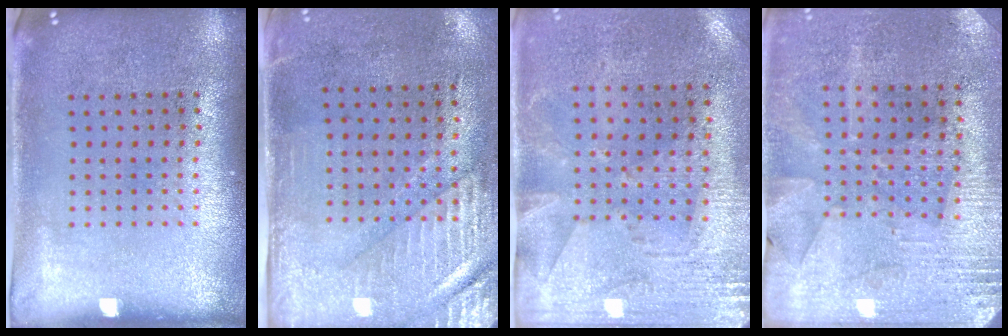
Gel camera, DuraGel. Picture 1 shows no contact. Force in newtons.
{"total": 2.9, "press": 2.5, "slide": 1.5}
{"total": 2.7, "press": 2.3, "slide": 1.5}
{"total": 2.9, "press": 2.8, "slide": 0.8}